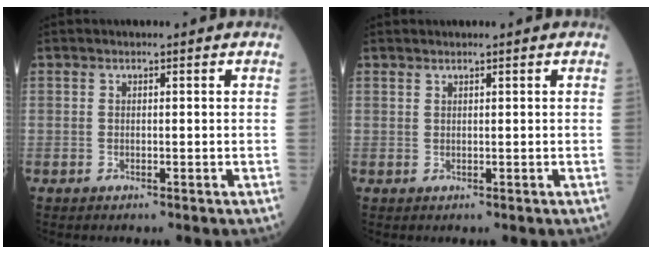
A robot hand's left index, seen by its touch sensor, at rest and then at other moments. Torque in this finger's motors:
{"motor_torque": [-0.02, 0.12, -0.02, -0.01]}